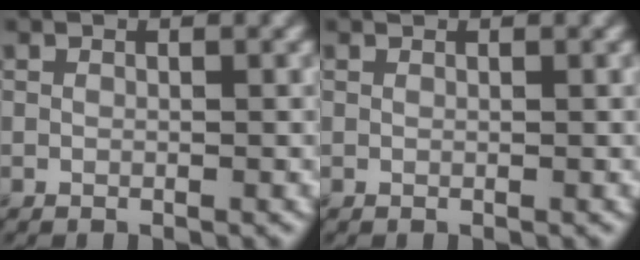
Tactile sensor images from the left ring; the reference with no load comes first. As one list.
[{"total": 0.0}]